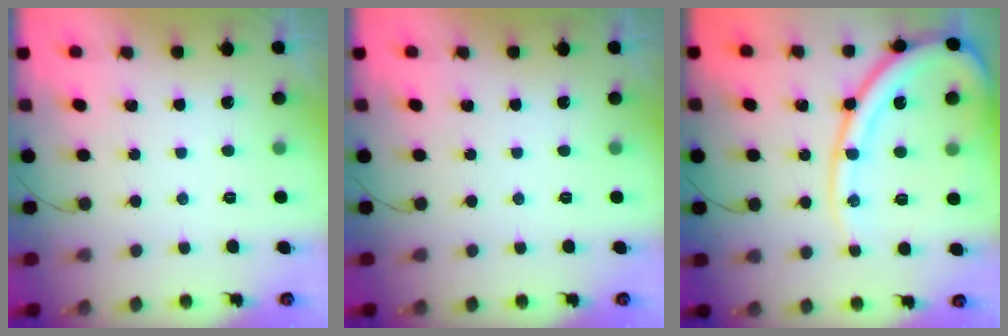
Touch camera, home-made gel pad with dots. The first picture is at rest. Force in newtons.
{"total": 0.0}
{"total": 18.5, "press": 18.3, "slide": 2.4}